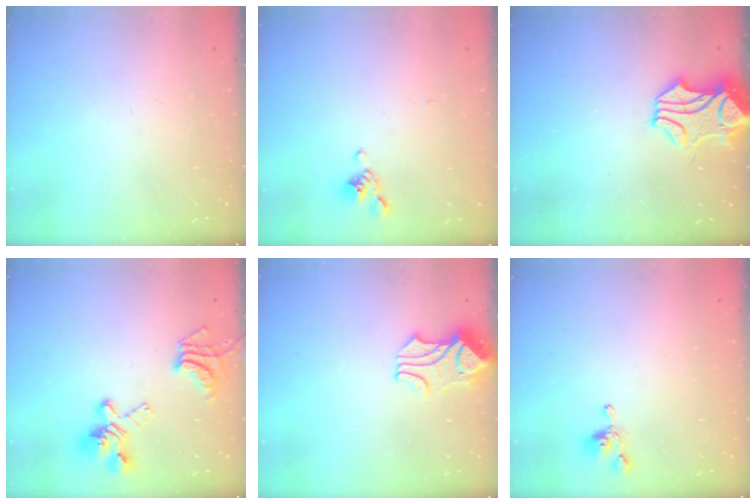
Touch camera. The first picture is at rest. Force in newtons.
{"total": 3.2, "press": 3.1, "slide": 0.9}
{"total": 2.2, "press": 1.8, "slide": 1.1}
{"total": 9.9, "press": 9.6, "slide": 2.3}
{"total": 1.8, "press": 1.4, "slide": 1.1}
{"total": 2.9, "press": 2.9, "slide": 0.0}